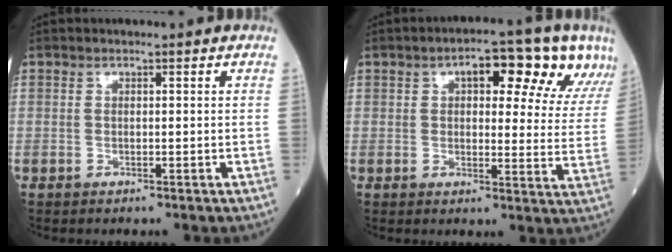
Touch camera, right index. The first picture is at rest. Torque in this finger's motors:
{"motor_torque": [0.77, 0.48, 0.26, 0.05]}